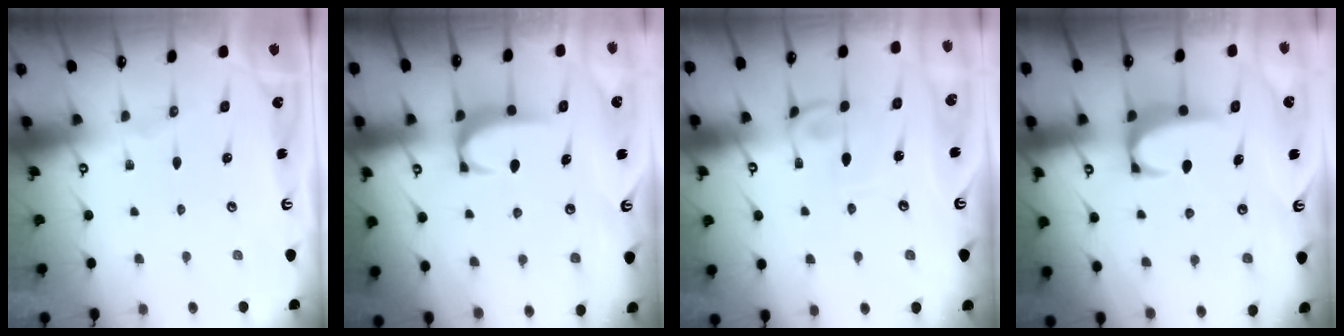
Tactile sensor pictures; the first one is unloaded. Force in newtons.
{"total": 1.6, "press": 1.6, "slide": 0.5}
{"total": 1.0, "press": 1.0, "slide": 0.2}
{"total": 2.0, "press": 2.0, "slide": 0.3}